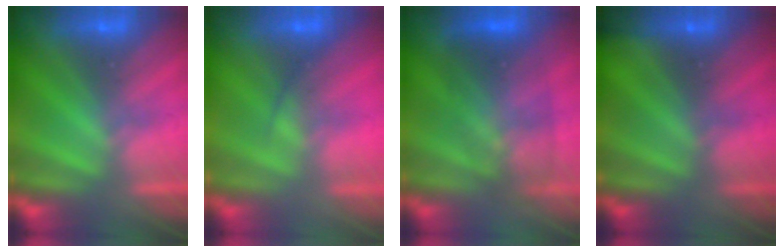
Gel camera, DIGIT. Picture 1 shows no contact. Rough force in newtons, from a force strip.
{"total": 2.3}
{"total": 3.0}
{"total": 1.8}